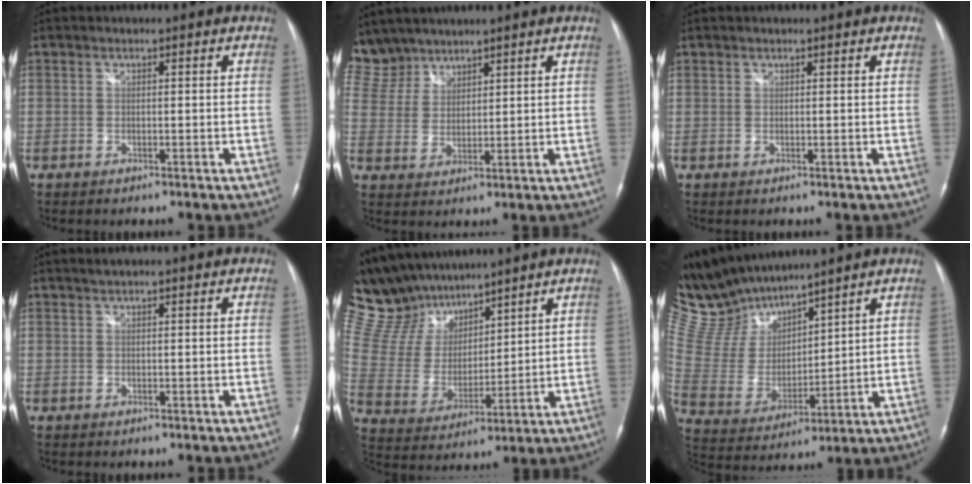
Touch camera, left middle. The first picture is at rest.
{"total": 8.8, "force": [7.6, 4.3, 0.4], "torque": [-0.021, 0.013, 0.166]}
{"total": 0.6, "force": [0.5, 0.4, 0.0], "torque": [-0.001, 0.000, 0.006]}
{"total": 0.9, "force": [0.7, 0.1, 0.6], "torque": [-0.013, 0.011, 0.013]}
{"total": 15.8, "force": [13.8, 5.6, 5.2], "torque": [-0.118, 0.031, 0.272]}
{"total": 14.3, "force": [13.4, 3.3, 3.6], "torque": [-0.093, 0.009, 0.281]}